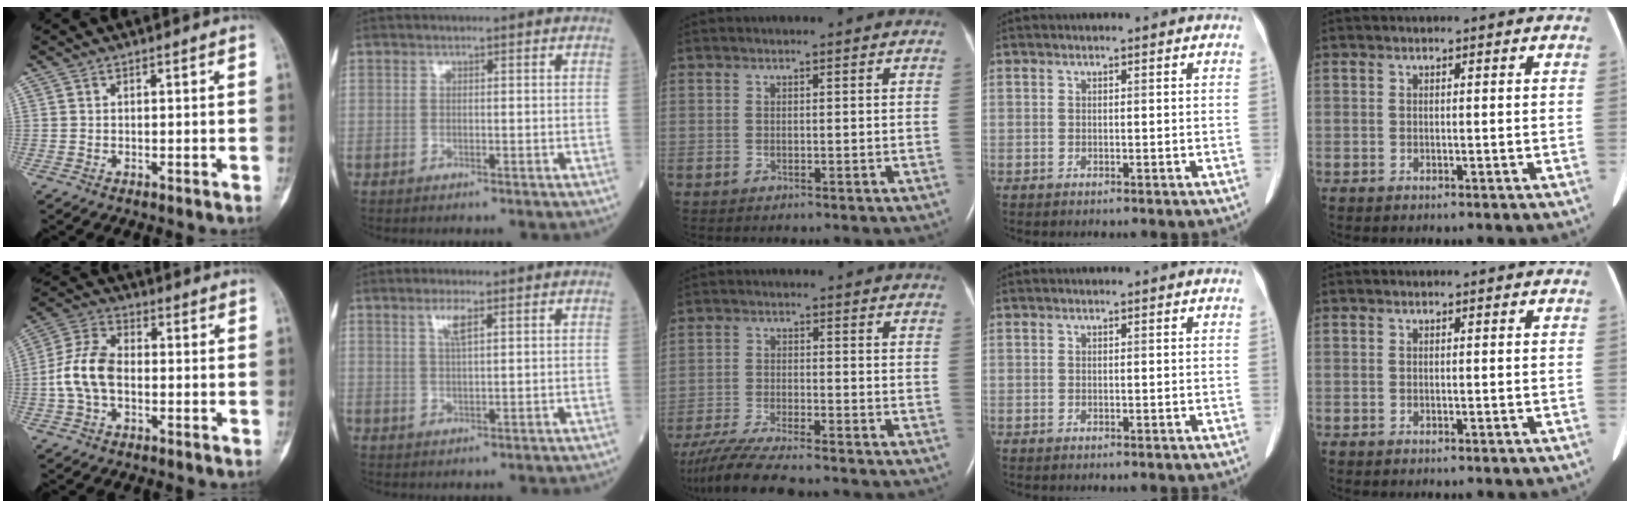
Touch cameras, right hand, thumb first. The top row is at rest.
{"thumb": {"total": 9.4, "force": [-1.3, 5.8, 7.3], "torque": [-0.150, 0.028, -0.033]}, "index": {"total": 2.9, "force": [1.5, 0.3, 2.4], "torque": [-0.051, 0.001, 0.029]}, "middle": {"total": 10.2, "force": [-8.9, 0.2, 5.0], "torque": [-0.091, -0.030, -0.150]}}